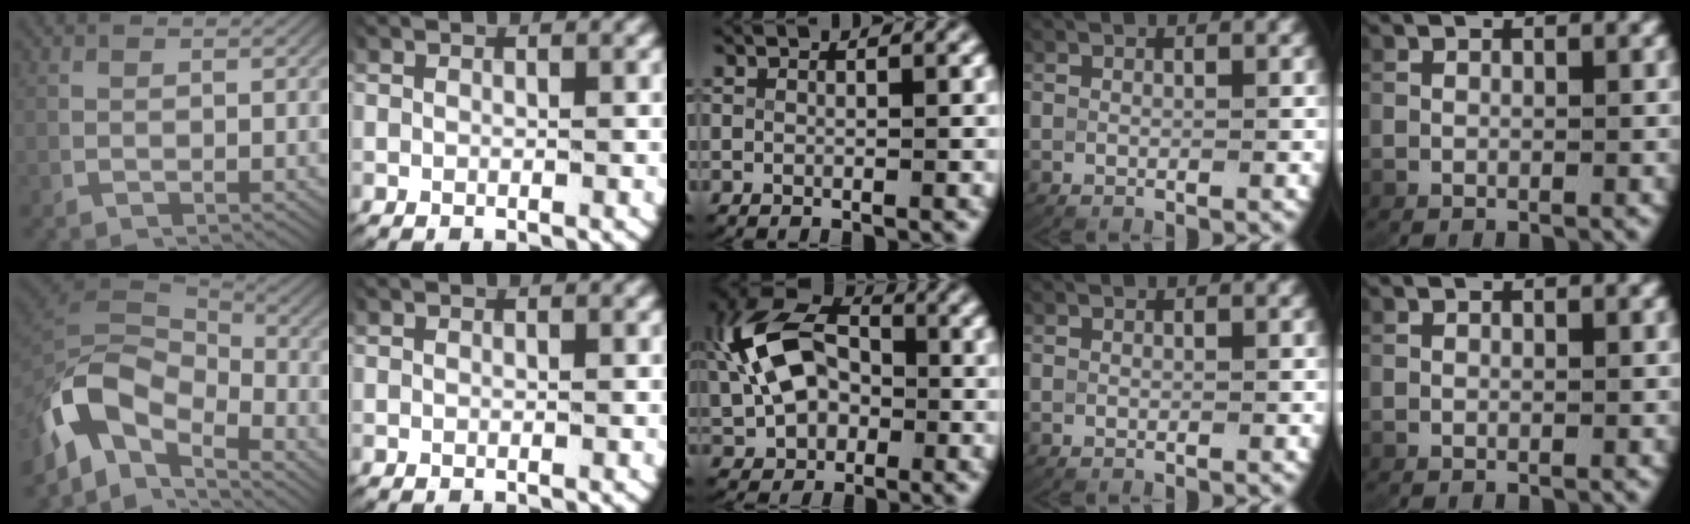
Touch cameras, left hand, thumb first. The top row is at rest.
{"thumb": {"total": 13.9, "force": [-1.8, 9.3, 10.2], "torque": [-0.227, -0.043, -0.016]}, "middle": {"total": 9.3, "force": [0.9, 6.8, 6.3], "torque": [-0.133, -0.017, 0.027]}}